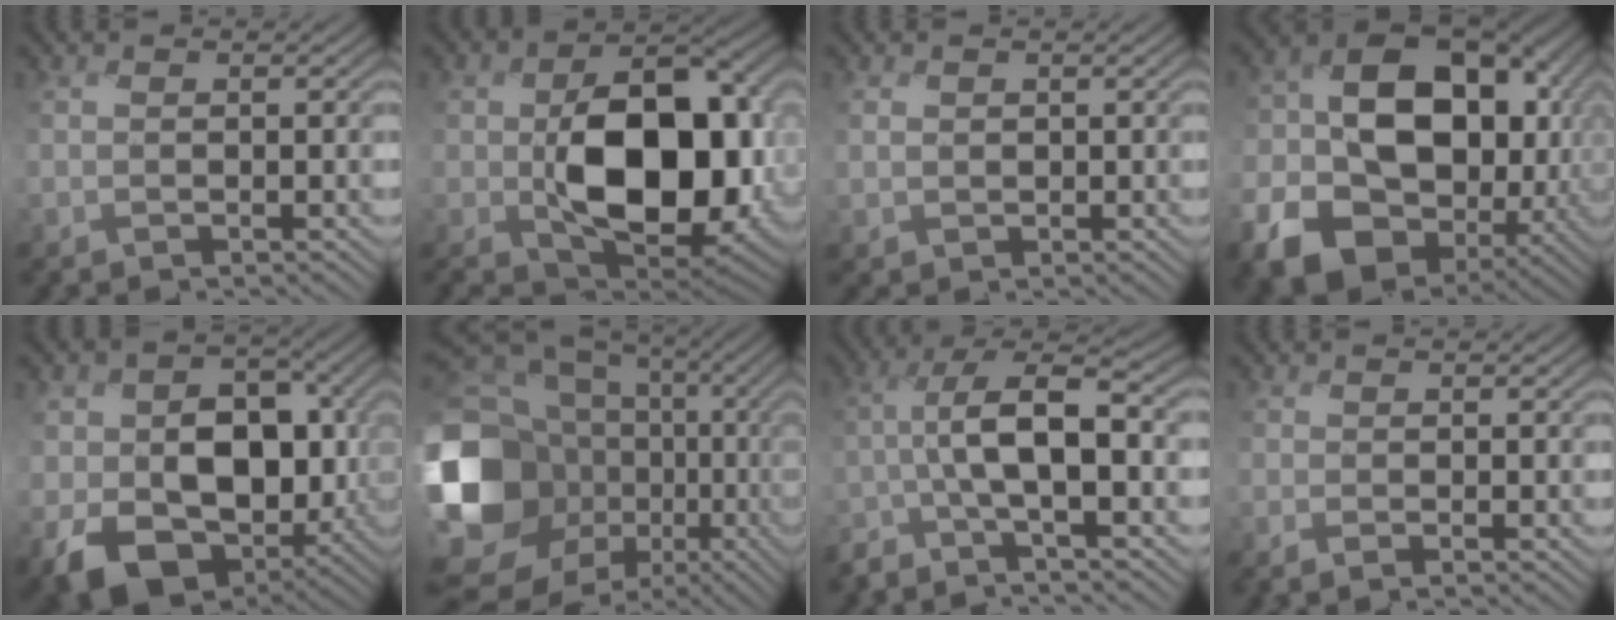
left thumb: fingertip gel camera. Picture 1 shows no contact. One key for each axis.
{"total": 14.6, "fx": -1.6, "fy": 9.6, "fz": 10.8, "tx": -0.162, "ty": -0.023, "tz": -0.024}
{"total": 1.2, "fx": 0.4, "fy": 1.1, "fz": -0.1, "tx": -0.013, "ty": -0.003, "tz": 0.002}
{"total": 17.2, "fx": -4.0, "fy": 12.7, "fz": 10.9, "tx": -0.205, "ty": -0.037, "tz": -0.053}
{"total": 15.0, "fx": -4.2, "fy": 11.0, "fz": 9.3, "tx": -0.156, "ty": -0.037, "tz": -0.062}
{"total": 19.7, "fx": -2.9, "fy": 15.8, "fz": 11.4, "tx": -0.296, "ty": -0.031, "tz": -0.035}
{"total": 6.9, "fx": -2.5, "fy": 1.3, "fz": 6.3, "tx": -0.123, "ty": 0.017, "tz": -0.066}
{"total": 1.0, "fx": -0.4, "fy": -0.7, "fz": -0.6, "tx": 0.016, "ty": 0.003, "tz": -0.013}